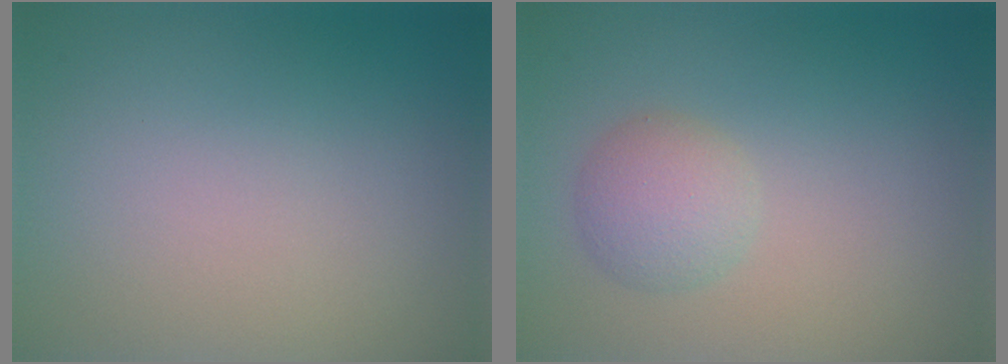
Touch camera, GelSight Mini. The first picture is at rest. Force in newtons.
{"total": 2.7, "press": 2.7, "slide": 0.1}